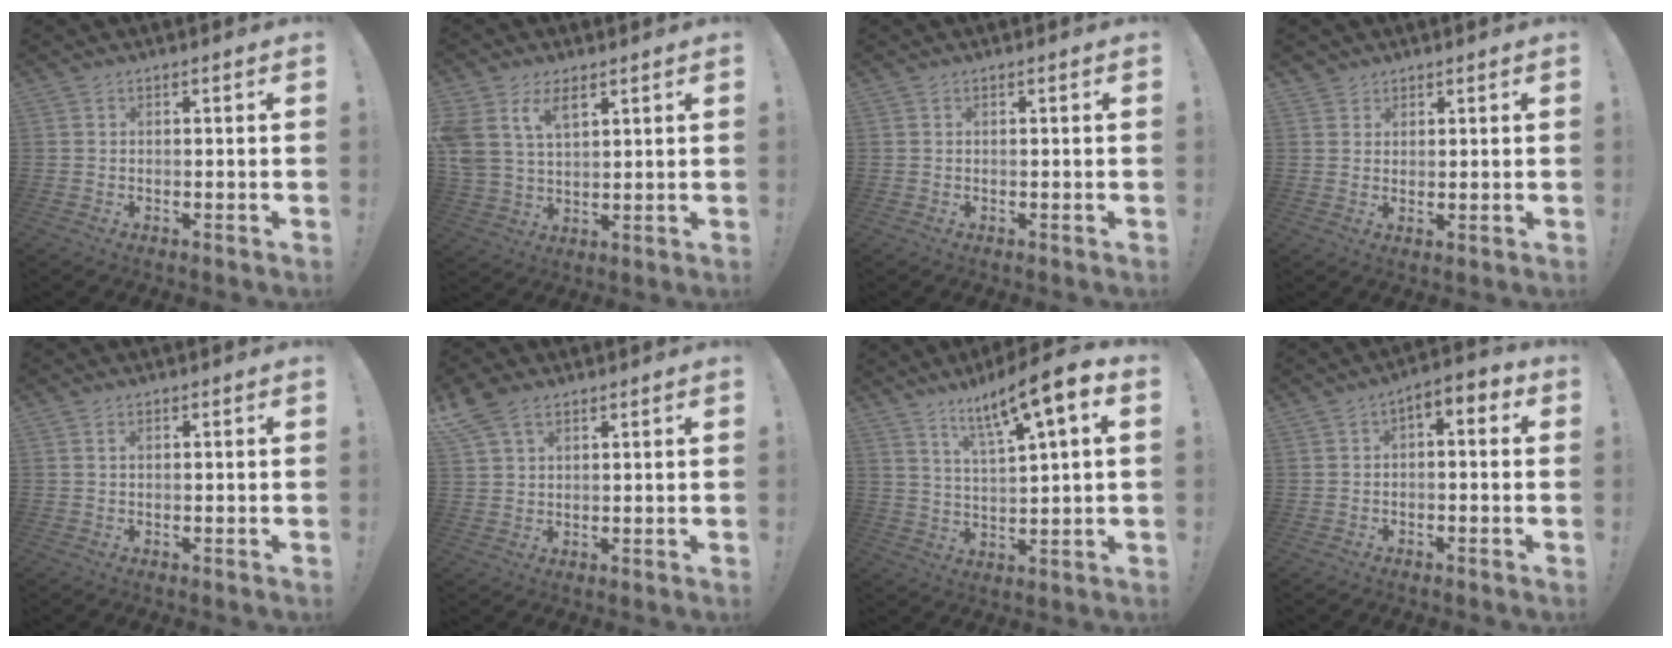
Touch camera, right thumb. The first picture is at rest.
{"total": 9.2, "force": [5.2, 5.7, 5.1], "torque": [-0.111, -0.019, 0.101]}
{"total": 0.0}
{"total": 2.5, "force": [2.0, 1.5, 0.2], "torque": [0.000, -0.011, 0.037]}
{"total": 0.8, "force": [0.4, 0.4, 0.5], "torque": [-0.011, 0.003, 0.007]}
{"total": 7.3, "force": [4.6, 4.3, 3.6], "torque": [-0.064, -0.013, 0.091]}
{"total": 11.6, "force": [7.1, 1.4, 9.0], "torque": [-0.146, -0.045, 0.109]}
{"total": 3.6, "force": [-0.8, 2.1, 2.8], "torque": [-0.042, 0.006, -0.014]}